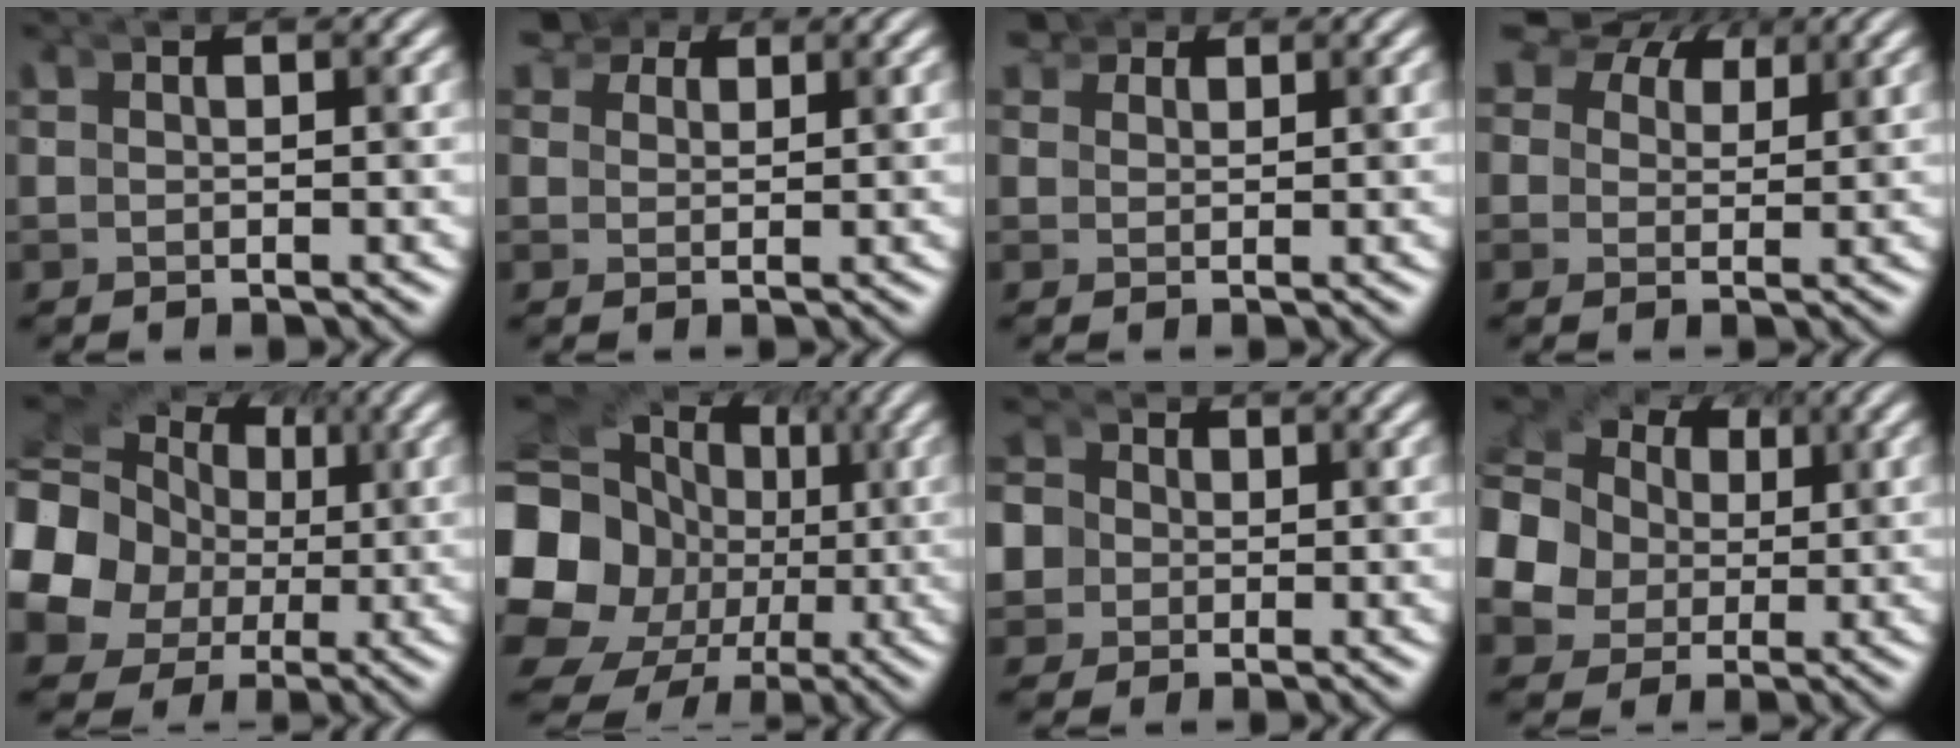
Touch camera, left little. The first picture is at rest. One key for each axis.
{"total": 2.7, "fx": 1.4, "fy": -1.4, "fz": -1.8, "tx": 0.010, "ty": -0.013, "tz": 0.038}
{"total": 2.5, "fx": 1.0, "fy": -1.5, "fz": -1.7, "tx": 0.007, "ty": -0.013, "tz": 0.033}
{"total": 5.0, "fx": 4.1, "fy": 2.4, "fz": 1.4, "tx": -0.042, "ty": 0.005, "tz": 0.063}
{"total": 11.2, "fx": -0.3, "fy": 10.3, "fz": 4.4, "tx": -0.140, "ty": -0.056, "tz": -0.002}
{"total": 12.3, "fx": -1.8, "fy": 10.6, "fz": 6.0, "tx": -0.162, "ty": -0.066, "tz": -0.020}
{"total": 2.3, "fx": -1.6, "fy": 1.4, "fz": -1.0, "tx": -0.037, "ty": -0.035, "tz": -0.017}
{"total": 9.0, "fx": 0.0, "fy": 8.4, "fz": 3.4, "tx": -0.134, "ty": -0.043, "tz": 0.000}